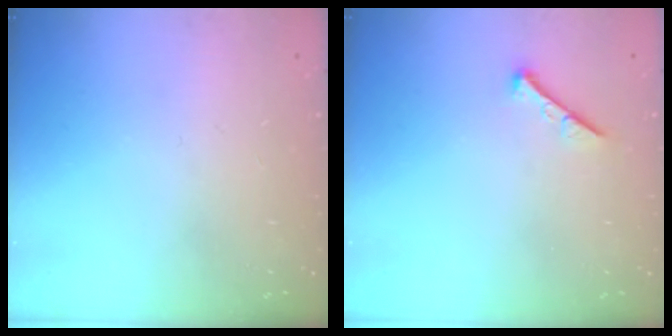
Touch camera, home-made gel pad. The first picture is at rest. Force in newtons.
{"total": 0.0}